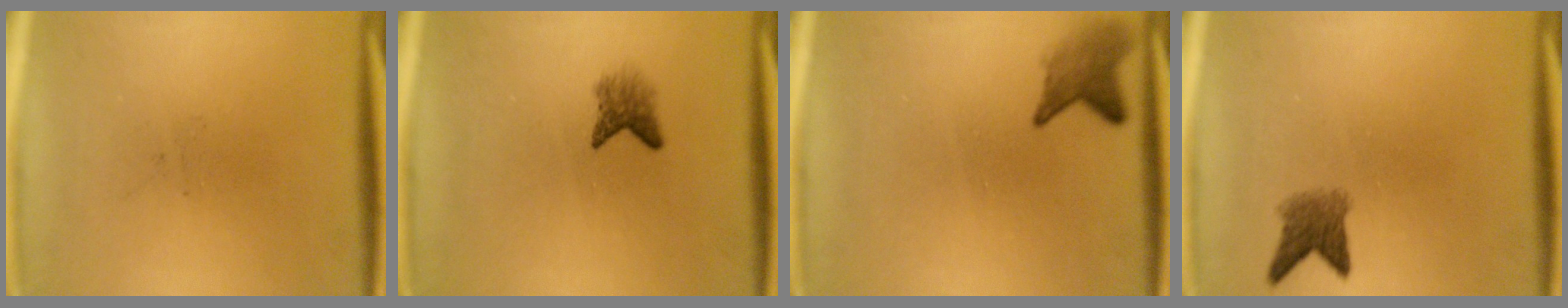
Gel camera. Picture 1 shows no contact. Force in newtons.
{"total": 2.3}
{"total": 2.9}
{"total": 3.1}